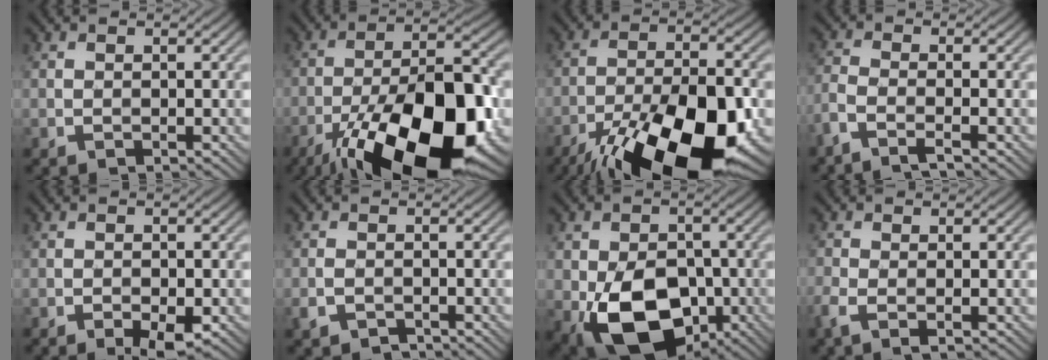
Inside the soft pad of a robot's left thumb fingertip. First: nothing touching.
{"total": 21.6, "force": [-11.0, 8.1, 16.7], "torque": [-0.264, -0.008, -0.181]}
{"total": 19.9, "force": [-11.7, 7.3, 14.3], "torque": [-0.230, -0.031, -0.189]}
{"total": 3.8, "force": [-2.6, 0.6, 2.7], "torque": [-0.057, -0.004, -0.071]}
{"total": 3.1, "force": [-1.8, 1.0, 2.3], "torque": [-0.034, 0.000, -0.026]}
{"total": 2.4, "force": [-1.8, 1.2, 1.2], "torque": [-0.029, -0.004, -0.039]}
{"total": 14.2, "force": [-5.0, 9.2, 9.5], "torque": [-0.166, -0.027, -0.088]}
{"total": 2.3, "force": [-1.1, 0.5, 1.9], "torque": [-0.053, -0.003, -0.030]}